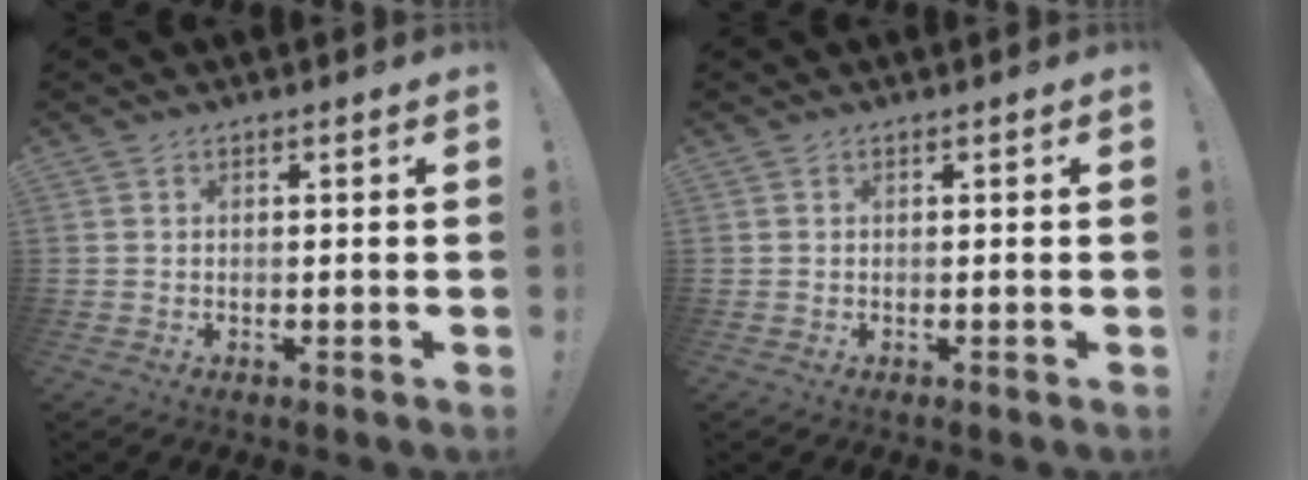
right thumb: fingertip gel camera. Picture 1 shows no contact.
{"total": 0.0}